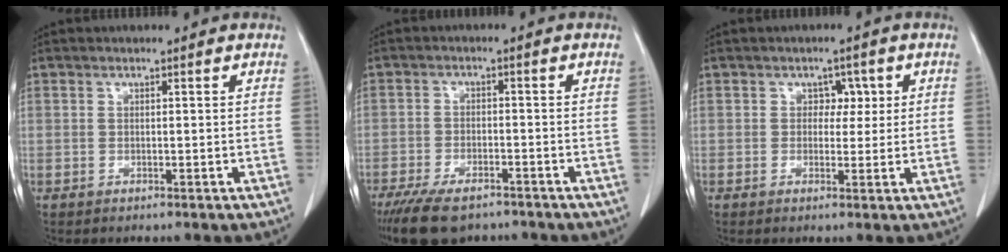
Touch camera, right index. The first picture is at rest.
{"total": 9.5, "force": [-7.4, 3.6, 4.9], "torque": [-0.082, -0.011, -0.117]}
{"total": 4.1, "force": [0.9, 3.3, 2.3], "torque": [-0.016, 0.011, 0.011]}